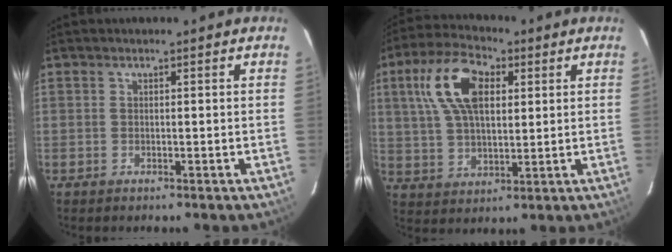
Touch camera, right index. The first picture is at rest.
{"total": 13.4, "force": [4.4, 7.0, 10.6], "torque": [-0.212, 0.029, 0.080]}